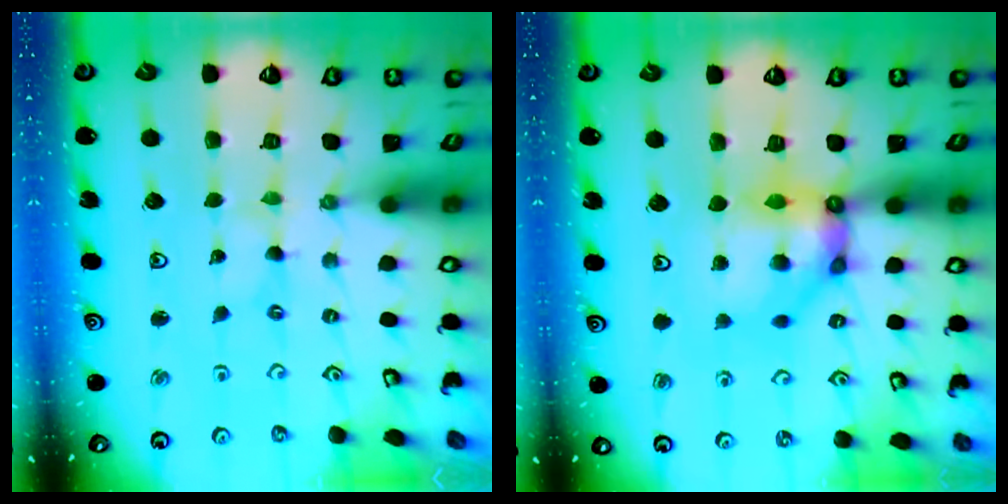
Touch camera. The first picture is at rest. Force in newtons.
{"total": 10.5, "press": 10.5, "slide": 1.1}